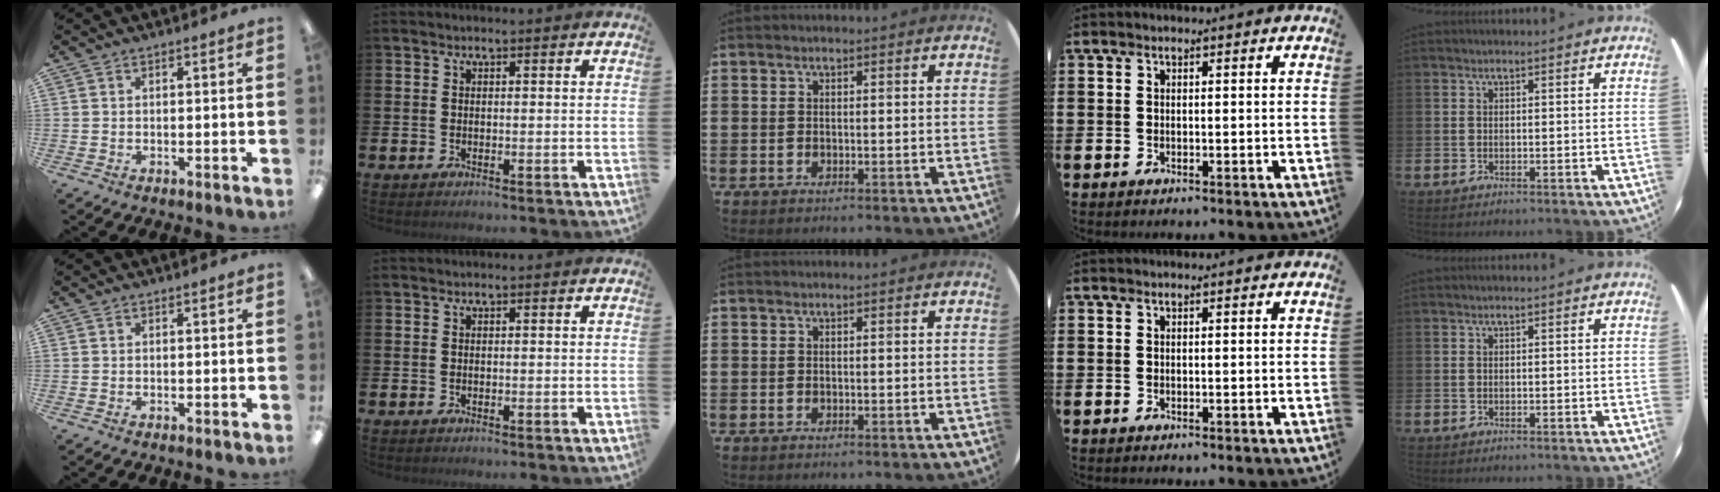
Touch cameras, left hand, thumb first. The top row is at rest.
{}